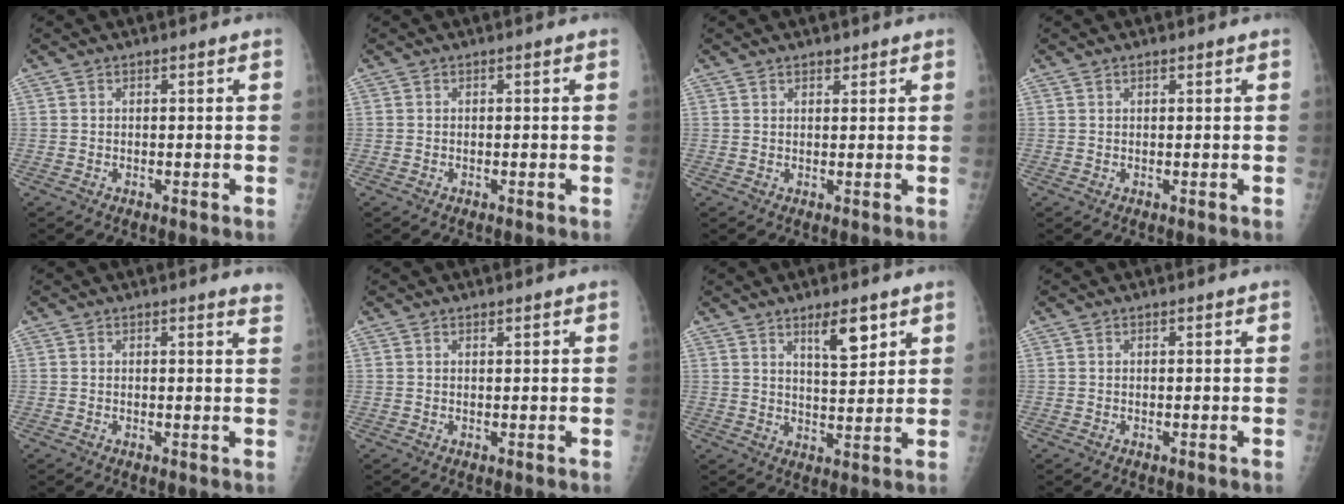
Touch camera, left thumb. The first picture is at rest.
{"total": 0.0}
{"total": 1.8, "force": [1.4, 0.9, 0.7], "torque": [-0.001, -0.008, 0.019]}
{"total": 0.7, "force": [0.6, 0.3, 0.3], "torque": [-0.007, -0.003, 0.010]}
{"total": 2.6, "force": [2.5, 0.1, 0.8], "torque": [-0.009, -0.016, 0.013]}
{"total": 0.6, "force": [0.6, 0.1, 0.3], "torque": [-0.006, -0.004, 0.011]}
{"total": 7.0, "force": [4.2, 2.1, 5.1], "torque": [-0.070, -0.031, 0.068]}
{"total": 0.0}